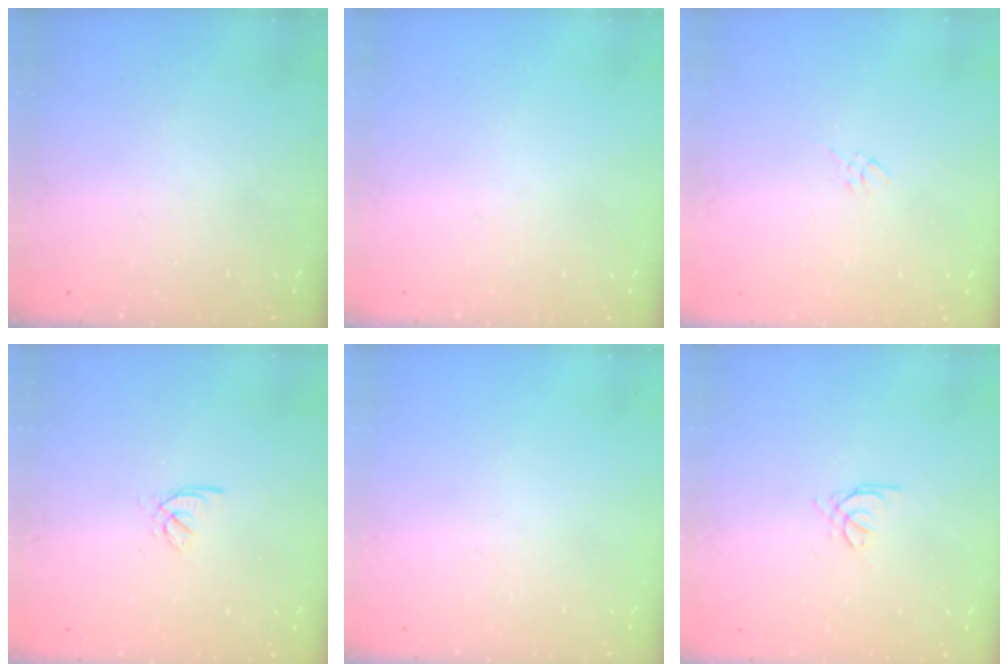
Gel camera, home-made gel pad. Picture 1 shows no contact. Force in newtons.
{"total": 0.0}
{"total": 2.7, "press": 2.7, "slide": 0.5}
{"total": 2.0, "press": 2.0, "slide": 0.4}
{"total": 0.0}
{"total": 1.4, "press": 1.3, "slide": 0.3}